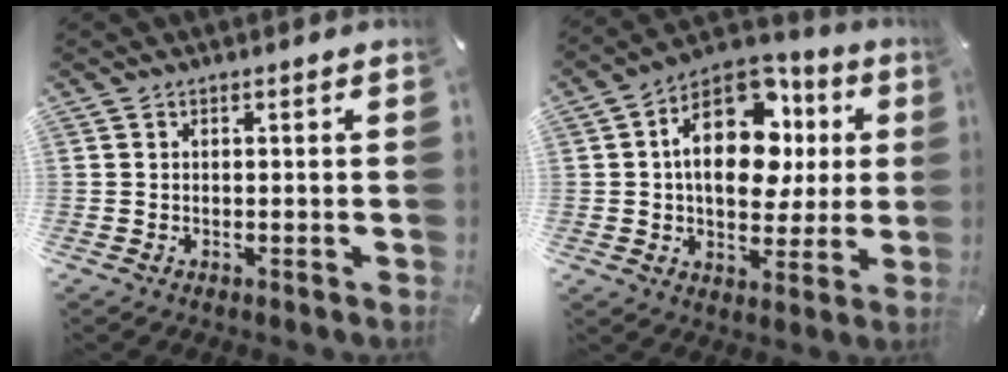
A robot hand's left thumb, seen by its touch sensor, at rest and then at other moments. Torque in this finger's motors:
{"motor_torque": [2.44, 2.57, 1.55, -0.96, 0.41]}